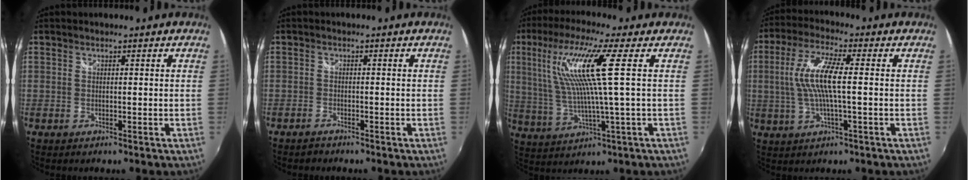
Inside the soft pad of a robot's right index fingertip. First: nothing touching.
{"total": 1.5, "force": [-1.4, 0.6, 0.1], "torque": [-0.010, 0.000, -0.027]}
{"total": 13.0, "force": [3.4, 0.2, 12.6], "torque": [-0.235, 0.004, 0.074]}
{"total": 10.3, "force": [0.2, 1.8, 10.1], "torque": [-0.200, 0.004, 0.005]}